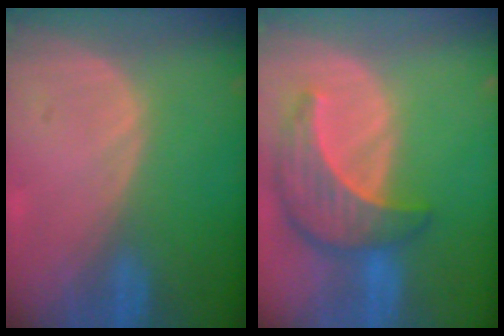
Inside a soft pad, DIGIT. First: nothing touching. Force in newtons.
{"total": 8.7, "press": 7.8, "slide": 3.7}